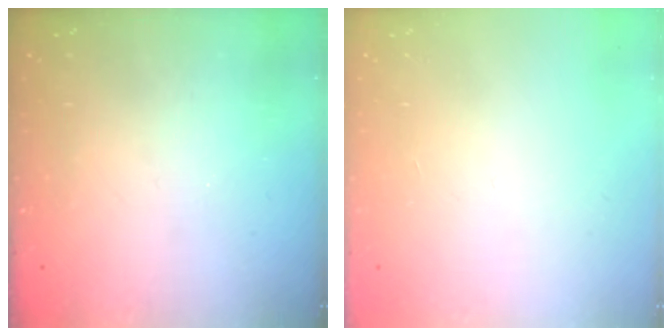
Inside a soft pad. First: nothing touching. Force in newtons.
{"total": 0.0}